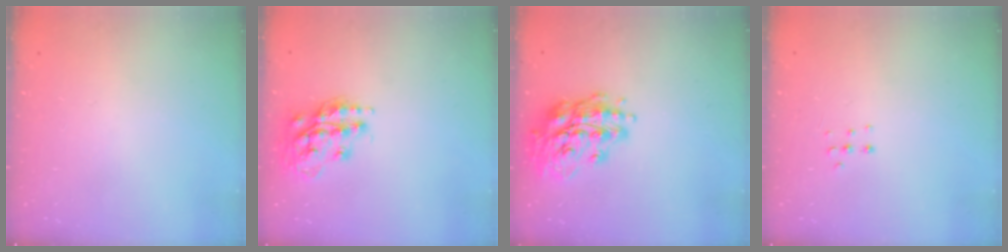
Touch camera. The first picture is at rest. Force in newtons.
{"total": 15.4, "press": 15.3, "slide": 1.1}
{"total": 16.1, "press": 15.9, "slide": 2.1}
{"total": 3.8, "press": 3.7, "slide": 0.9}